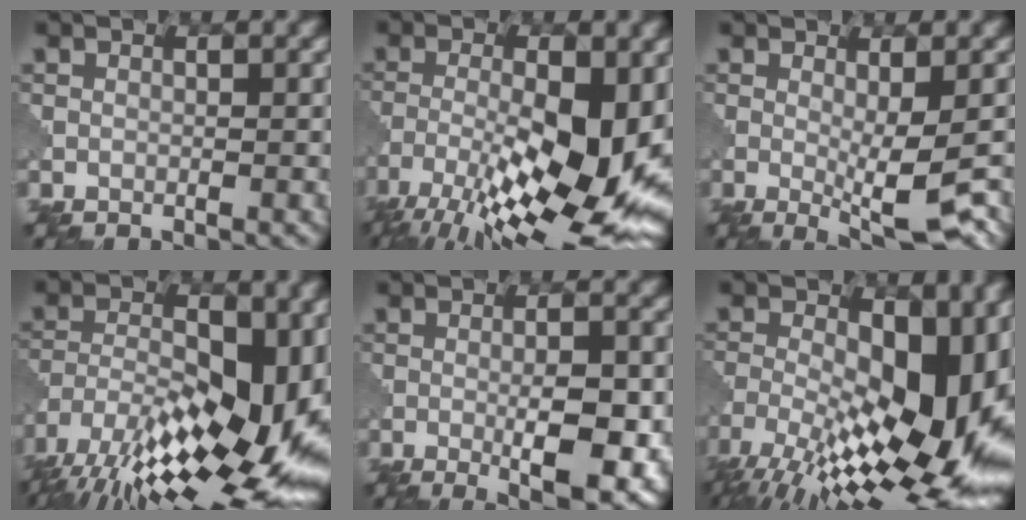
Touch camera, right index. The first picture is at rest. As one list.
[{"total": 15.4, "force": [-5.6, 5.1, 13.4], "torque": [-0.230, -0.011, -0.097]}, {"total": 5.6, "force": [-0.7, 1.3, 5.4], "torque": [-0.082, -0.015, -0.009]}, {"total": 18.0, "force": [-7.7, 7.3, 14.5], "torque": [-0.260, -0.004, -0.128]}, {"total": 6.7, "force": [-1.4, 1.8, 6.3], "torque": [-0.097, -0.008, -0.017]}, {"total": 17.7, "force": [-4.2, 7.8, 15.3], "torque": [-0.241, -0.004, -0.071]}]